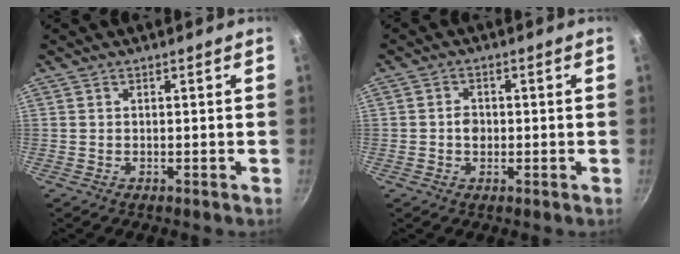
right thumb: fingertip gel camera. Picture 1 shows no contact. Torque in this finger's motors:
{"motor_torque": [0.18, -0.36, 0.44, -0.12, 0.11]}